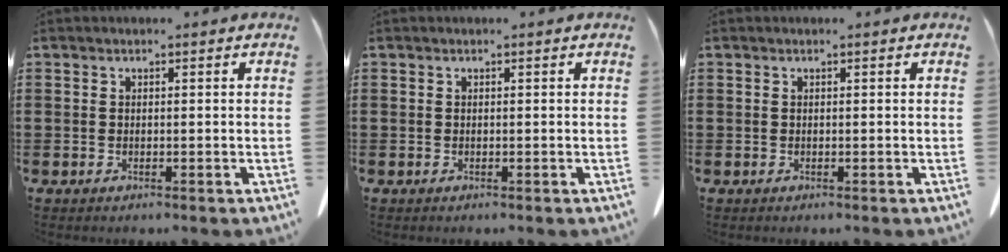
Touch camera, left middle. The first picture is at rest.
{"total": 0.0}
{"total": 0.0}